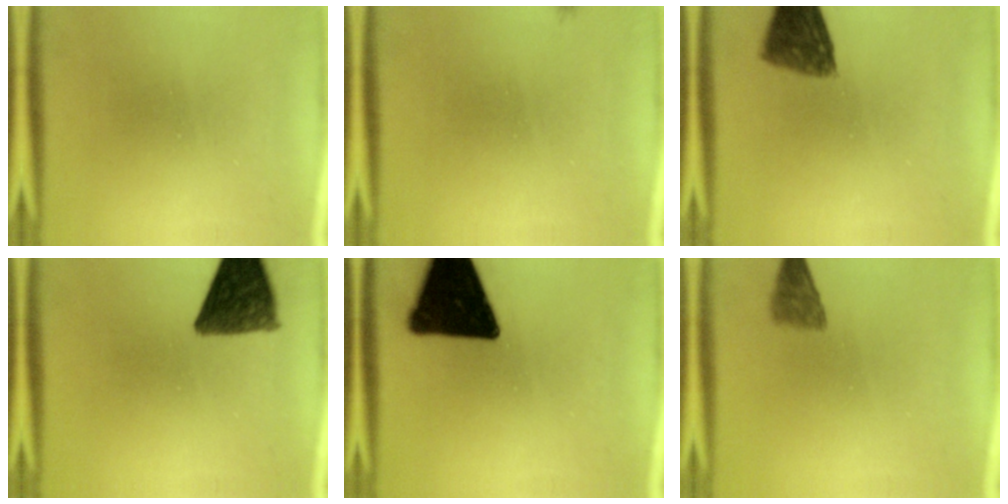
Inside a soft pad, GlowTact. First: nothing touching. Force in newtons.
{"total": 0.6}
{"total": 7.9}
{"total": 10.0}
{"total": 18.1}
{"total": 3.3}